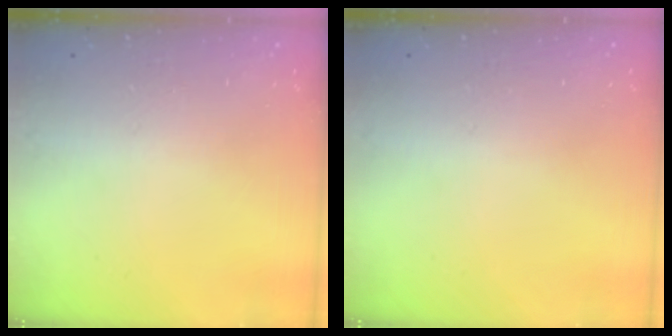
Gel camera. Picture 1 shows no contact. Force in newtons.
{"total": 0.0}